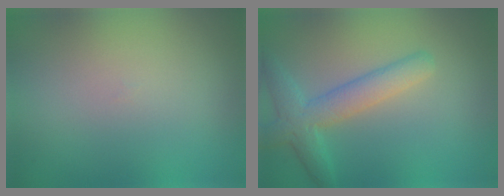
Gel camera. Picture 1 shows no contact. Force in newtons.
{"total": 3.9, "press": 3.8, "slide": 0.1}